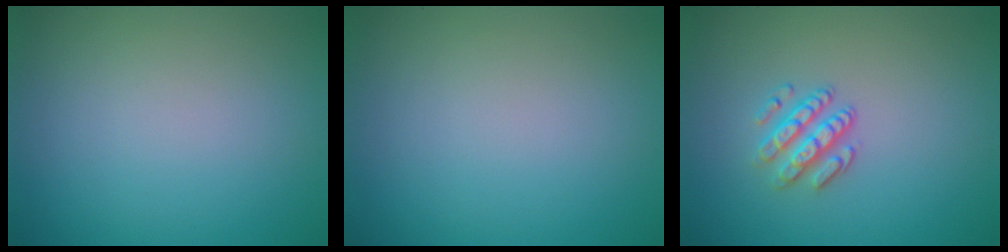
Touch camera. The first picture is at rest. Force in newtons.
{"total": 0.0}
{"total": 2.7, "press": 2.4, "slide": 1.2}